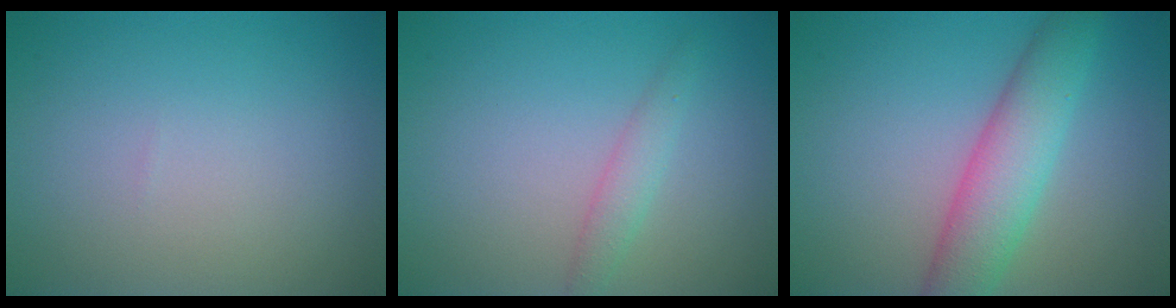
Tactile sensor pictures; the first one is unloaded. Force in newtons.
{"total": 1.6, "press": 1.6, "slide": 0.0}
{"total": 5.6, "press": 5.6, "slide": 0.2}